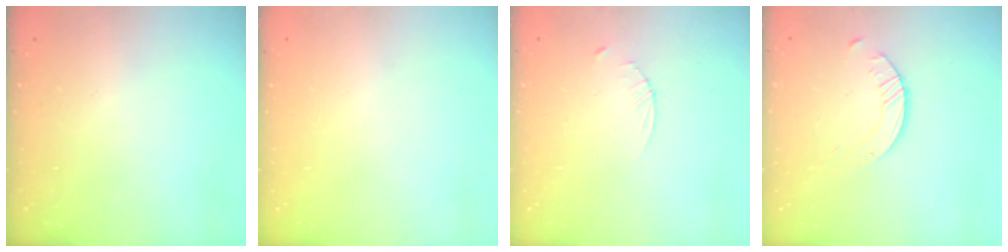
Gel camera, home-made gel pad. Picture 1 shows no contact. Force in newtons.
{"total": 0.0}
{"total": 2.3, "press": 2.3, "slide": 0.3}
{"total": 2.6, "press": 2.6, "slide": 0.3}